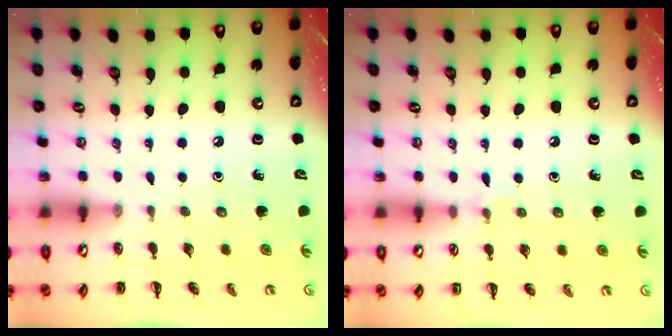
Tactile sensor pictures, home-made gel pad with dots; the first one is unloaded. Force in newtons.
{"total": 4.7, "press": 4.4, "slide": 1.6}